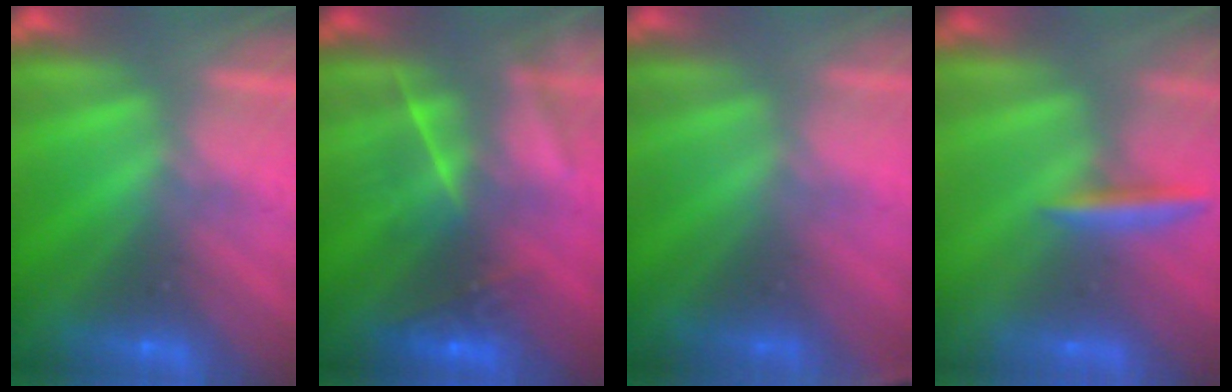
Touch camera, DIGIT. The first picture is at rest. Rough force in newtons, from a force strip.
{"total": 2.8}
{"total": 2.8}
{"total": 2.9}